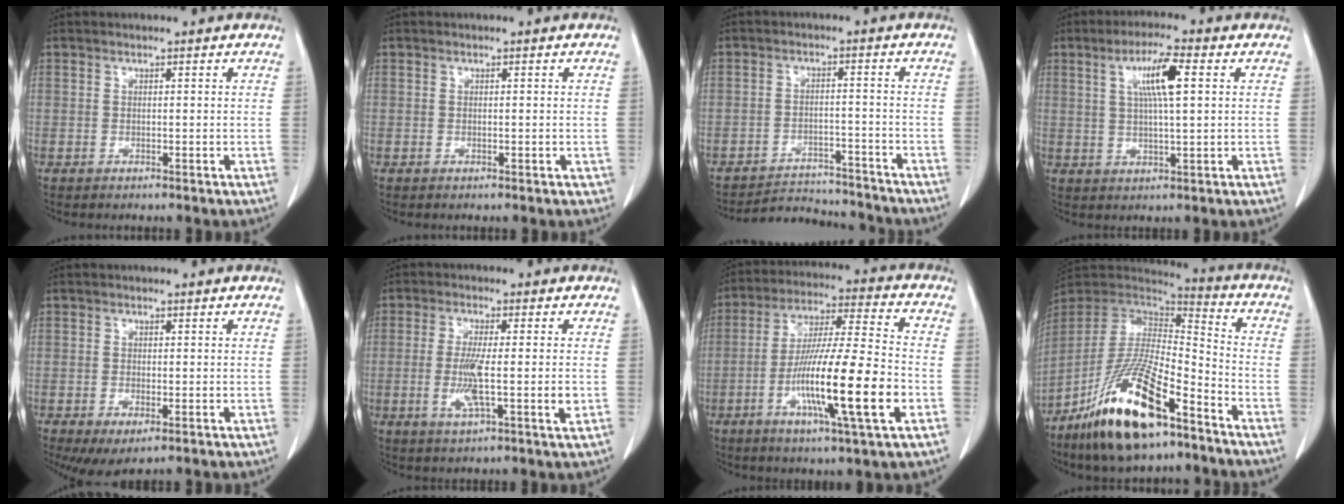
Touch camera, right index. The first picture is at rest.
{"total": 0.6, "force": [-0.2, 0.3, 0.5], "torque": [-0.010, -0.001, -0.001]}
{"total": 8.5, "force": [-8.3, 1.6, -0.4], "torque": [0.012, 0.013, -0.124]}
{"total": 7.2, "force": [2.2, 0.6, 6.9], "torque": [-0.127, 0.007, 0.038]}
{"total": 3.8, "force": [-1.5, 1.5, 3.1], "torque": [-0.051, -0.010, -0.013]}
{"total": 7.4, "force": [-1.1, 0.5, 7.3], "torque": [-0.138, -0.013, -0.022]}
{"total": 17.2, "force": [-5.3, 0.5, 16.4], "torque": [-0.299, -0.014, -0.093]}
{"total": 19.4, "force": [-12.0, 4.6, 14.6], "torque": [-0.296, -0.023, -0.219]}